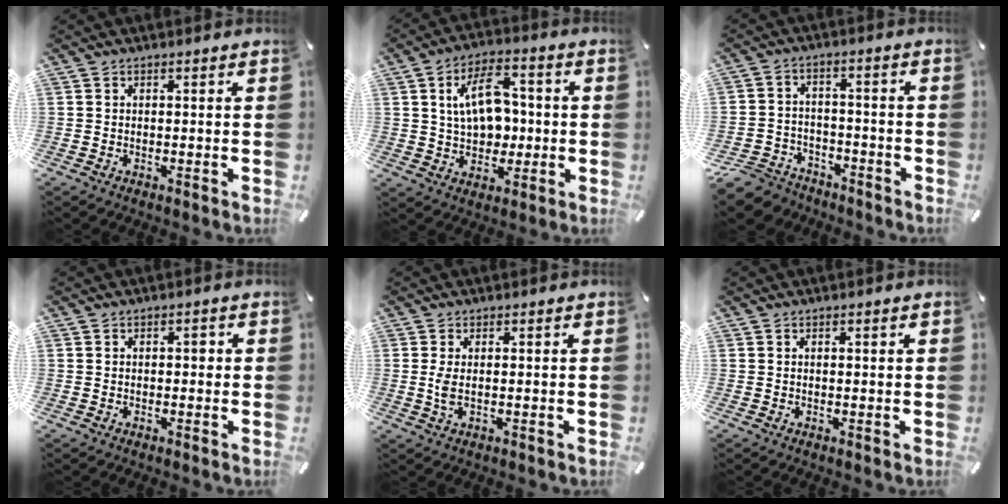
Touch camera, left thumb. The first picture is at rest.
{"total": 12.4, "force": [1.3, 8.9, 8.6], "torque": [-0.149, 0.013, 0.025]}
{"total": 8.1, "force": [-6.4, 4.6, 1.8], "torque": [-0.037, 0.036, -0.122]}
{"total": 1.4, "force": [0.0, 1.0, 1.0], "torque": [-0.011, 0.004, -0.005]}
{"total": 3.5, "force": [0.1, 1.1, 3.3], "torque": [-0.076, -0.004, -0.002]}
{"total": 0.5, "force": [0.2, 0.0, 0.5], "torque": [-0.008, 0.000, 0.003]}